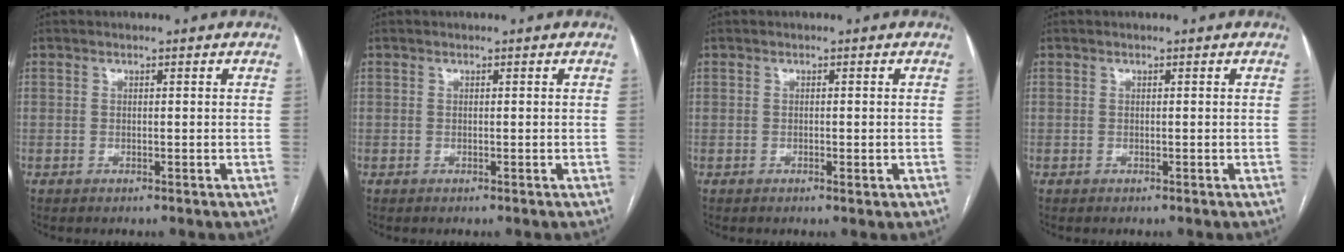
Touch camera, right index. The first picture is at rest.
{"total": 0.0}
{"total": 0.7, "force": [-0.3, 0.2, 0.6], "torque": [-0.012, -0.001, -0.002]}
{"total": 0.0}